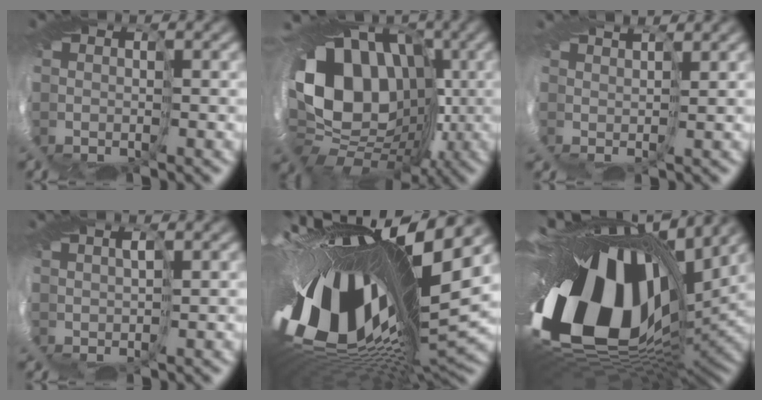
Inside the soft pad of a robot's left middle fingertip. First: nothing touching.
{"total": 11.1, "force": [0.8, 8.9, 6.5], "torque": [-0.098, 0.007, -0.008]}
{"total": 3.9, "force": [3.1, -2.2, -1.2], "torque": [0.022, 0.020, 0.015]}
{"total": 2.3, "force": [0.7, -2.0, -0.9], "torque": [0.022, 0.012, -0.001]}
{"total": 15.2, "force": [0.9, 5.0, 14.3], "torque": [-0.271, -0.058, 0.012]}
{"total": 16.5, "force": [1.4, 8.9, 13.8], "torque": [-0.270, -0.077, 0.023]}